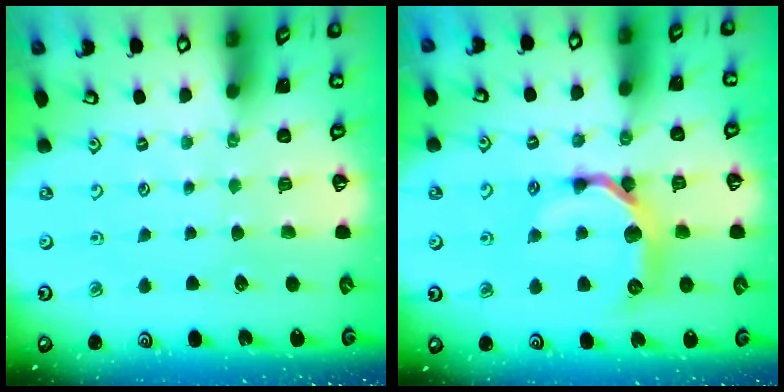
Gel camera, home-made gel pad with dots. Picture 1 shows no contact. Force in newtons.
{"total": 11.9, "press": 11.9, "slide": 0.6}